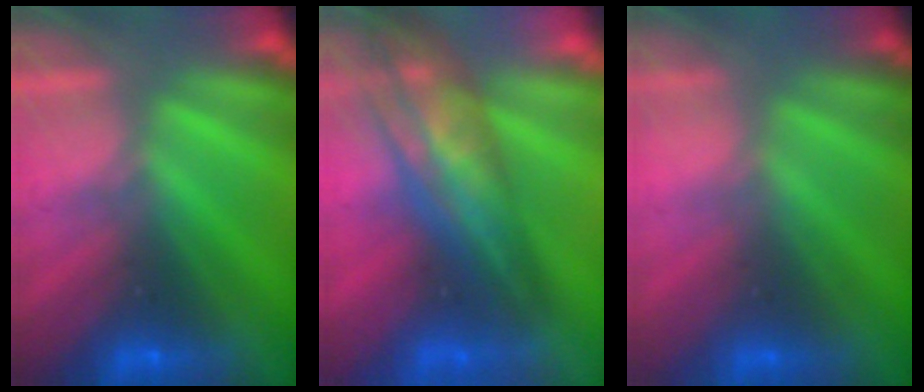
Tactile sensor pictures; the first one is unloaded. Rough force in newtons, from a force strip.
{"total": 5.6}
{"total": 2.4}